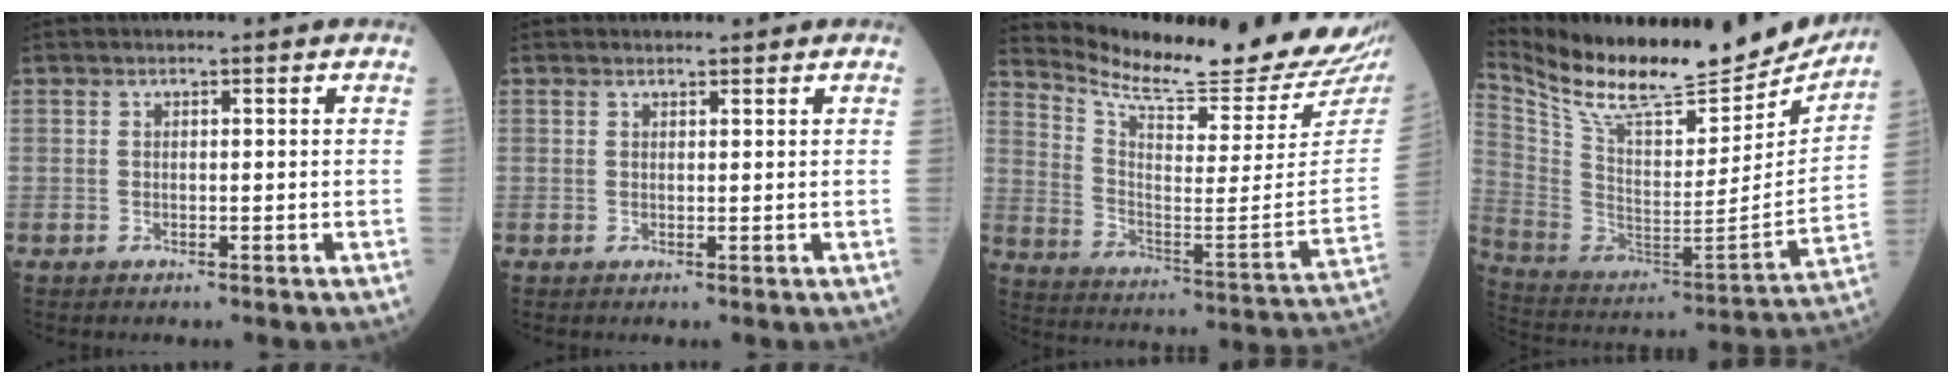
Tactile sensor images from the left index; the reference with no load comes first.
{"total": 0.8, "force": [0.8, 0.2, 0.0], "torque": [-0.007, 0.001, 0.014]}
{"total": 22.8, "force": [21.3, 1.2, 8.2], "torque": [-0.146, -0.105, 0.295]}
{"total": 25.0, "force": [22.2, 5.3, 10.2], "torque": [-0.192, -0.053, 0.343]}